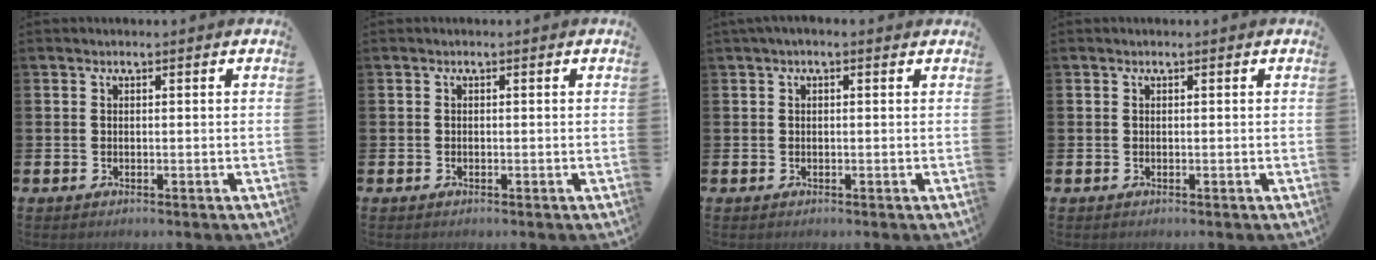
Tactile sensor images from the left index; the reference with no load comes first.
{"total": 0.0}
{"total": 0.6, "force": [0.0, 0.1, 0.6], "torque": [-0.004, 0.001, -0.002]}
{"total": 0.0}